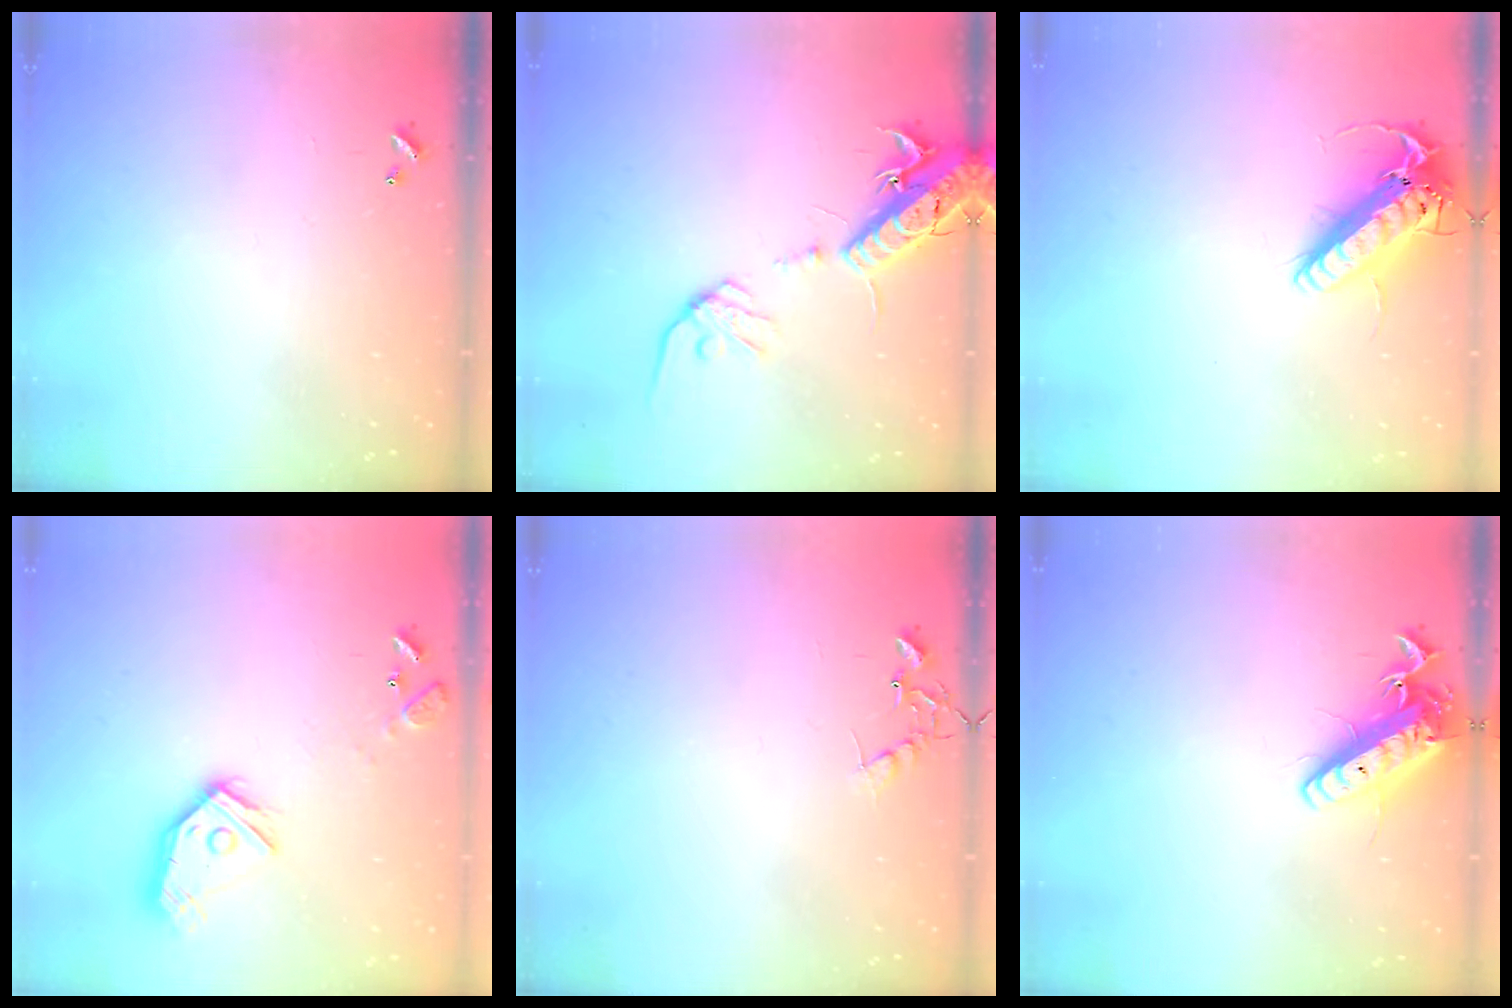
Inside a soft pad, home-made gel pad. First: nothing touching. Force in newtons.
{"total": 16.5, "press": 16.2, "slide": 3.6}
{"total": 16.7, "press": 16.4, "slide": 3.1}
{"total": 14.1, "press": 14.1, "slide": 1.1}
{"total": 6.8, "press": 6.8, "slide": 0.3}
{"total": 15.0, "press": 14.7, "slide": 2.8}